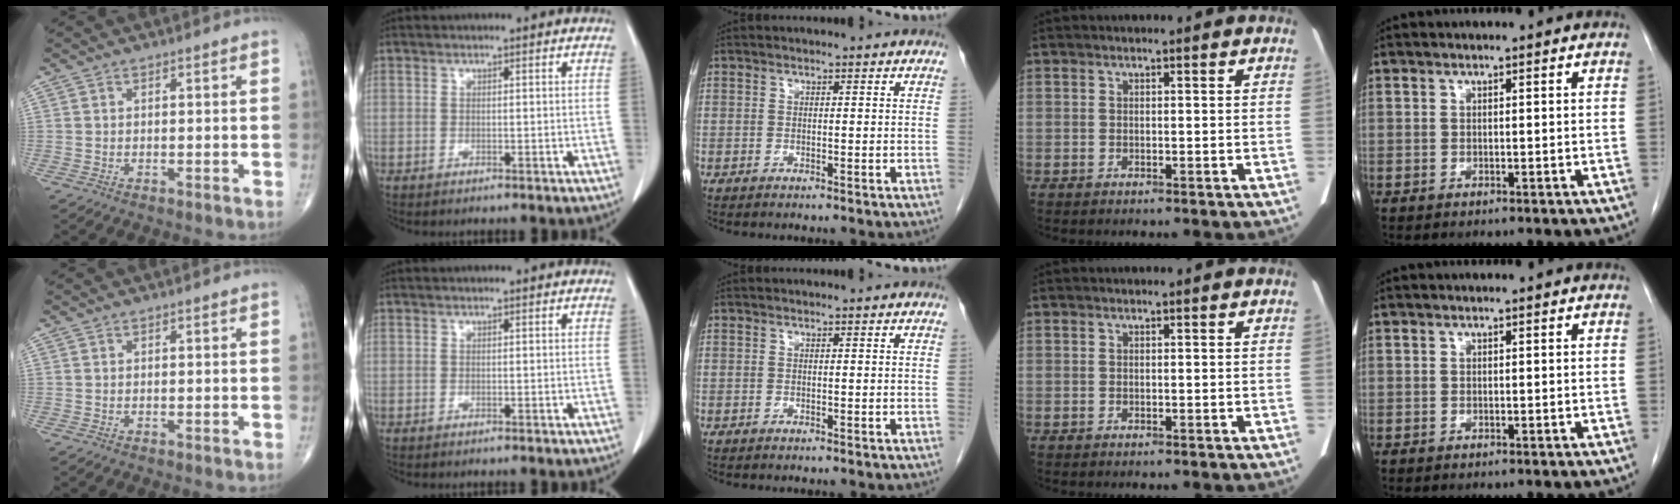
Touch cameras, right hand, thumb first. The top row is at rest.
{}